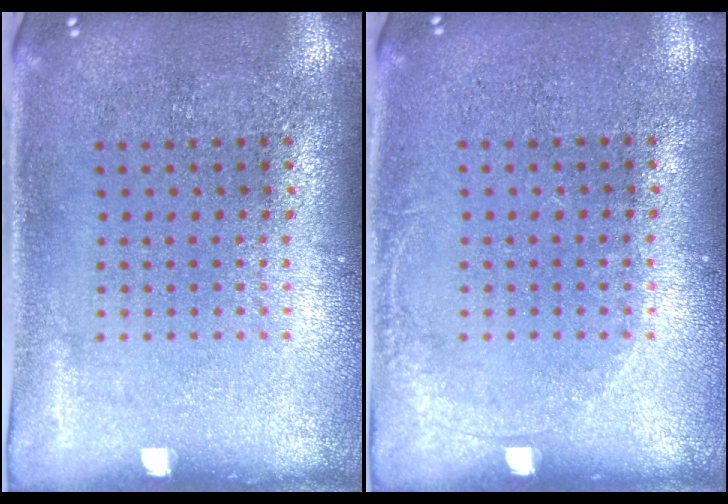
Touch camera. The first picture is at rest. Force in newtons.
{"total": 0.7, "press": 0.7, "slide": 0.1}